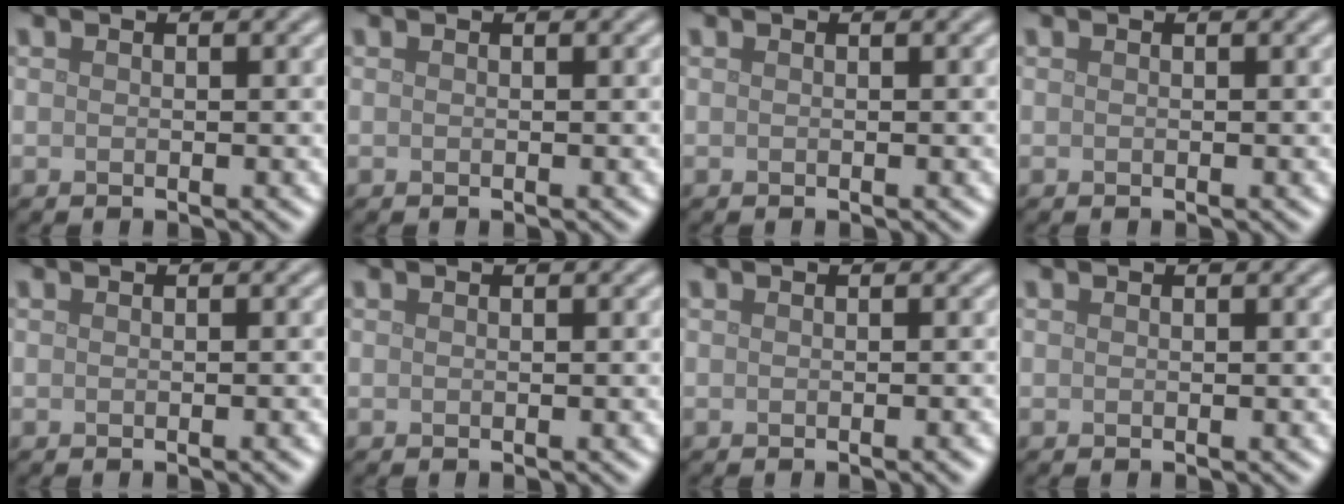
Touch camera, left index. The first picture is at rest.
{"total": 0.0}
{"total": 0.0}
{"total": 0.0}
{"total": 0.7, "force": [-0.3, 0.1, 0.6], "torque": [-0.006, 0.002, -0.003]}
{"total": 0.0}
{"total": 1.0, "force": [-0.4, 0.2, 0.9], "torque": [-0.007, 0.001, -0.005]}
{"total": 0.0}